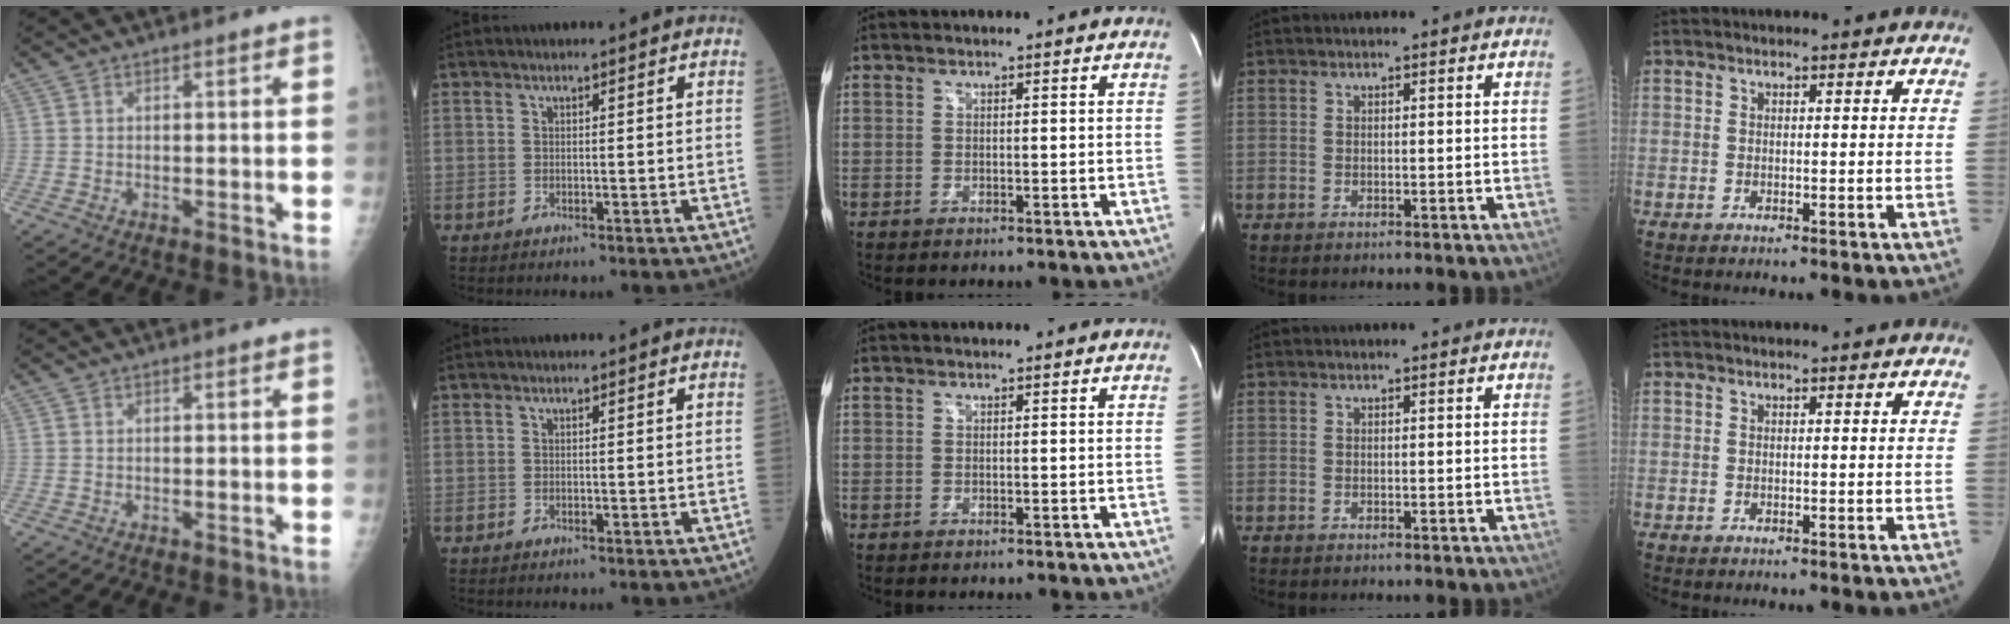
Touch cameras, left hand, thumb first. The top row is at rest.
{}